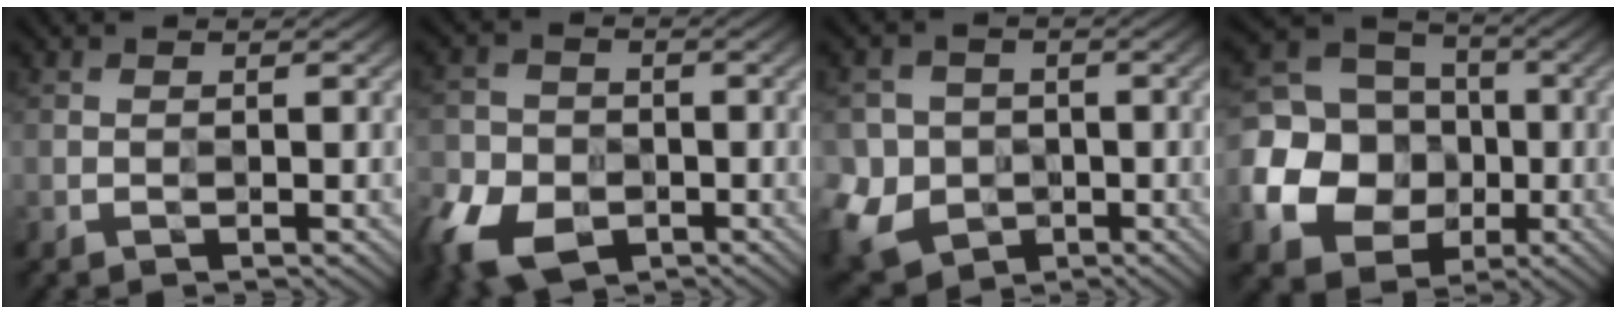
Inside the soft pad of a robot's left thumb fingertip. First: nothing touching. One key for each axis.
{"total": 7.9, "fx": -4.2, "fy": 5.5, "fz": 3.8, "tx": -0.103, "ty": -0.023, "tz": -0.087}
{"total": 7.5, "fx": -1.8, "fy": 6.9, "fz": 2.1, "tx": -0.085, "ty": -0.016, "tz": -0.054}
{"total": 13.9, "fx": -2.5, "fy": 12.5, "fz": 5.6, "tx": -0.175, "ty": -0.015, "tz": -0.065}